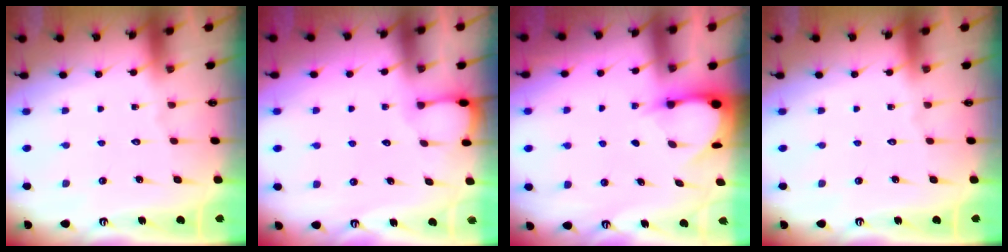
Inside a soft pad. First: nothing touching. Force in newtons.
{"total": 2.3, "press": 2.3, "slide": 0.3}
{"total": 3.5, "press": 3.5, "slide": 0.4}
{"total": 0.0}